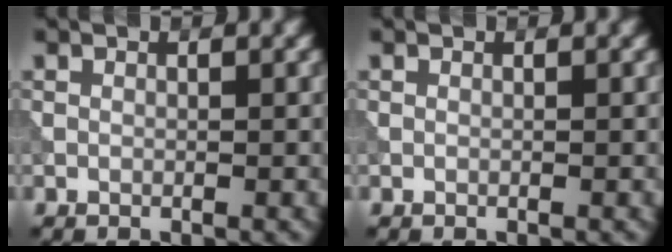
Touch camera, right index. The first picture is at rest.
{"total": 0.0}